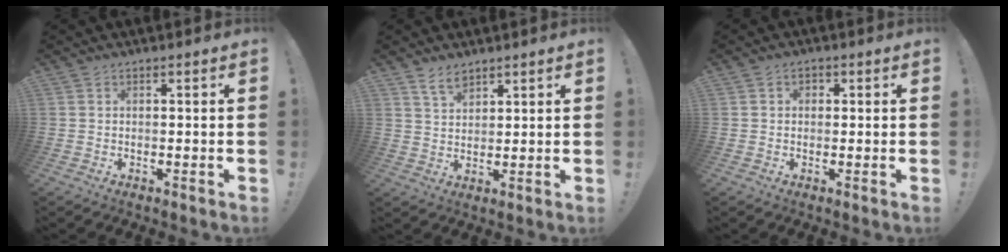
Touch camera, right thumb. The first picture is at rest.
{"total": 4.7, "force": [3.9, 1.9, 2.0], "torque": [-0.033, -0.022, 0.070]}
{"total": 2.1, "force": [0.2, 1.9, 0.9], "torque": [-0.009, 0.004, 0.002]}